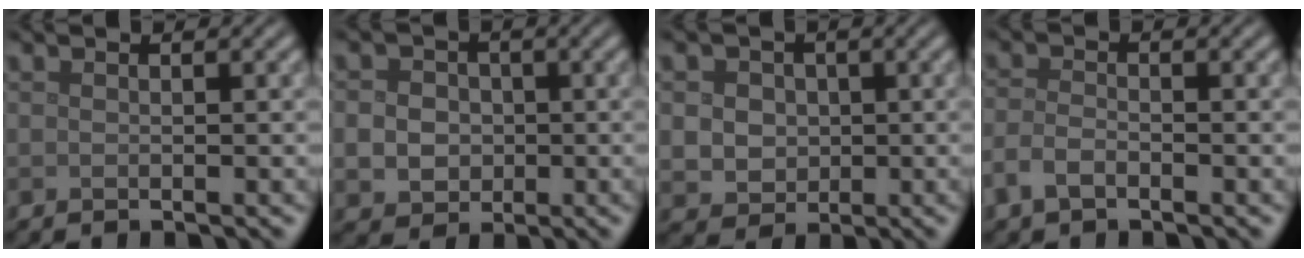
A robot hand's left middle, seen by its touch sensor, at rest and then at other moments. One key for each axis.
{"total": 5.4, "fx": -0.1, "fy": 4.8, "fz": 2.5, "tx": -0.031, "ty": 0.024, "tz": -0.024}
{"total": 5.0, "fx": 0.8, "fy": 4.3, "fz": 2.4, "tx": -0.036, "ty": 0.018, "tz": 0.003}
{"total": 2.1, "fx": -1.3, "fy": 1.0, "fz": 1.3, "tx": -0.030, "ty": 0.000, "tz": -0.032}